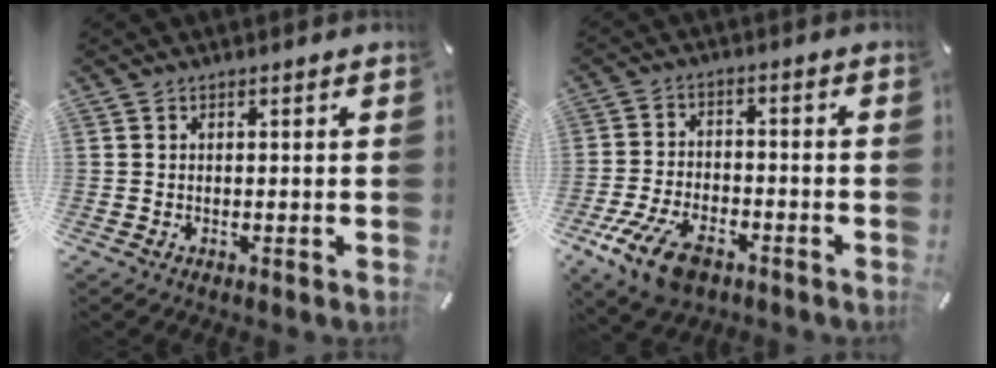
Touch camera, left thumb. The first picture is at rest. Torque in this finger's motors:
{"motor_torque": [0.11, 2.46, 1.11, 0.77, 0.11]}